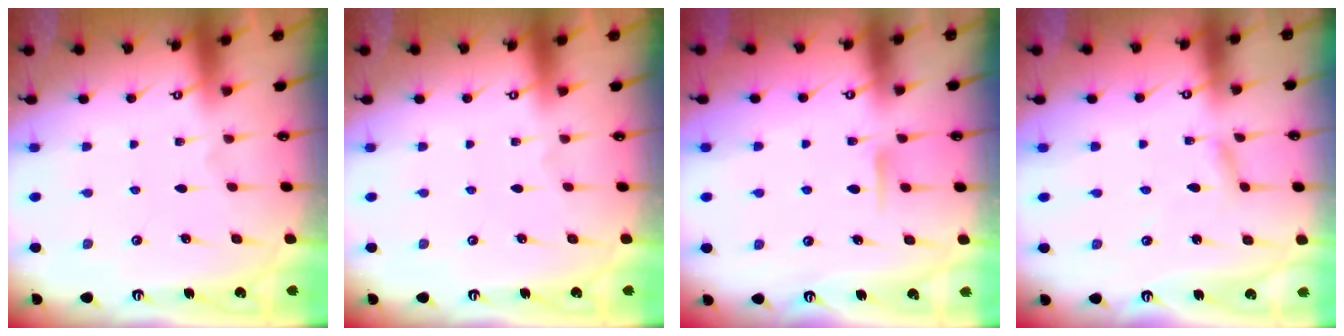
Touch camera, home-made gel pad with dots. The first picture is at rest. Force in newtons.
{"total": 0.0}
{"total": 4.9, "press": 4.8, "slide": 0.6}
{"total": 1.9, "press": 1.9, "slide": 0.2}